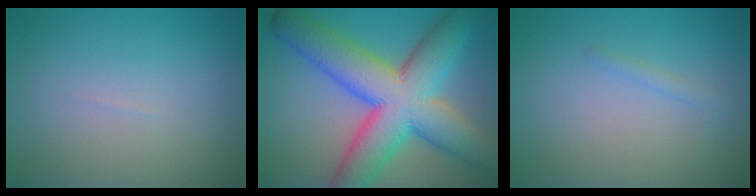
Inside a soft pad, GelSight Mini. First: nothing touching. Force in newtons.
{"total": 13.2, "press": 13.2, "slide": 0.4}
{"total": 0.8, "press": 0.8, "slide": 0.0}